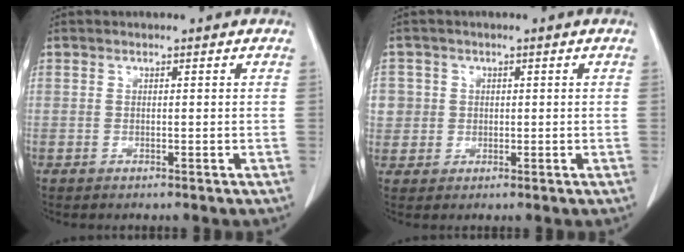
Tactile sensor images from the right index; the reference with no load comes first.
{"total": 4.0, "force": [0.6, 3.9, 0.1], "torque": [0.009, 0.008, 0.014]}